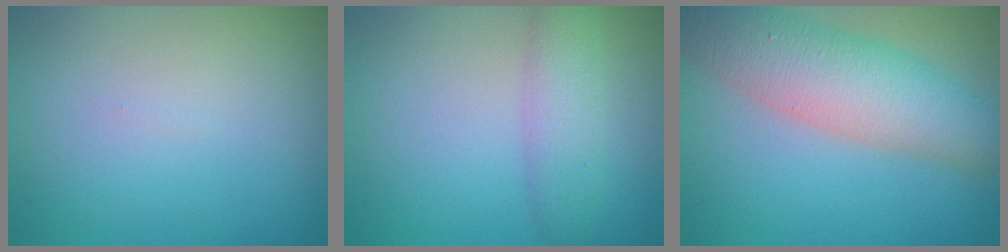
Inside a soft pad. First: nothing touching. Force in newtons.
{"total": 3.0, "press": 3.0, "slide": 0.0}
{"total": 7.4, "press": 7.4, "slide": 0.3}